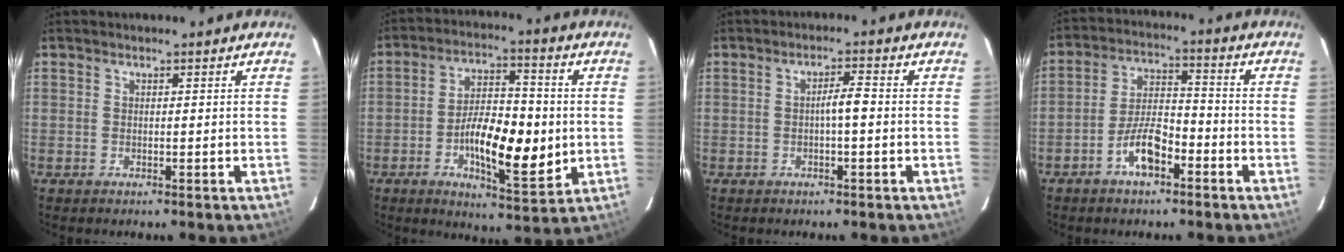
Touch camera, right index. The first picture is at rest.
{"total": 14.0, "force": [-2.3, 4.8, 13.0], "torque": [-0.223, 0.006, -0.035]}
{"total": 3.1, "force": [-0.4, 0.6, 3.0], "torque": [-0.052, 0.010, -0.005]}
{"total": 8.0, "force": [-4.2, 3.1, 6.1], "torque": [-0.126, 0.015, -0.078]}